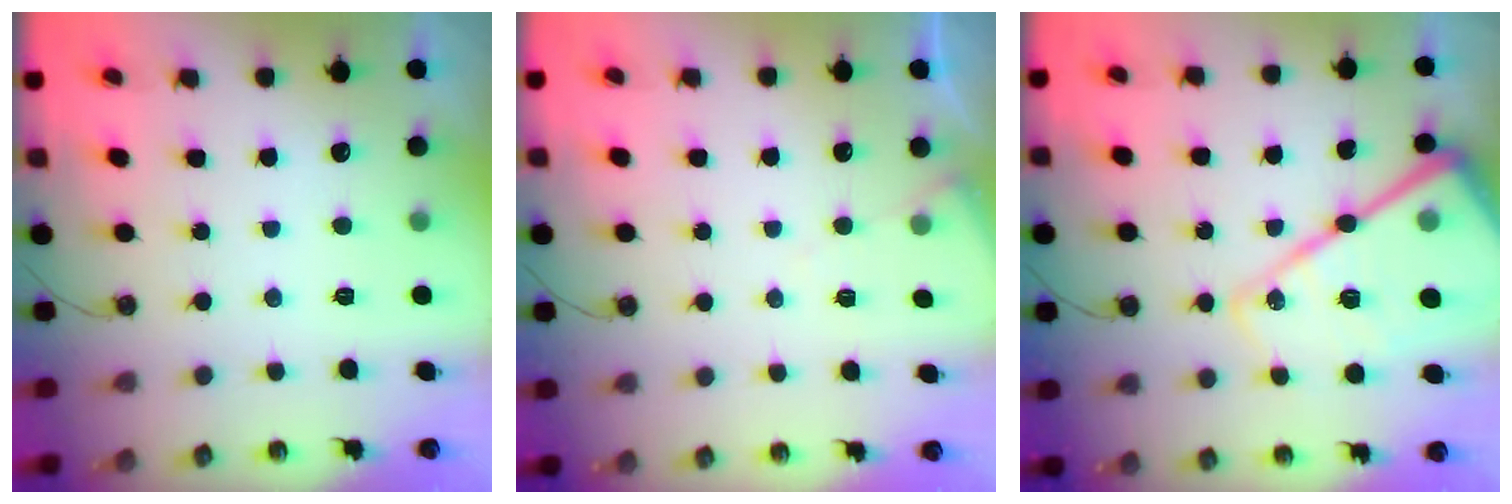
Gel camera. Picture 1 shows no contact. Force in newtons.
{"total": 5.8, "press": 5.8, "slide": 0.7}
{"total": 26.9, "press": 26.7, "slide": 3.2}